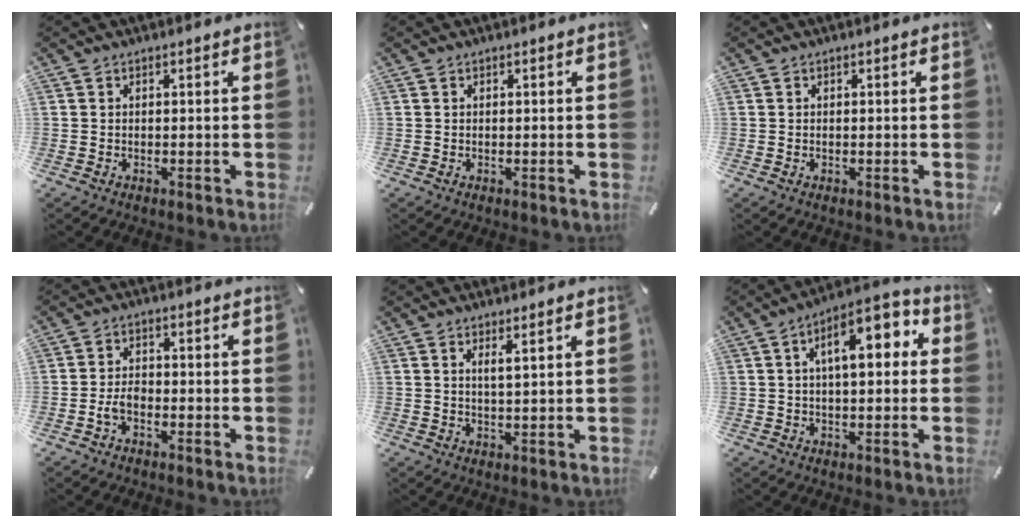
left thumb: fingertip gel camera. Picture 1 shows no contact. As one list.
[{"total": 0.0}, {"total": 0.0}, {"total": 3.5, "force": [-1.8, 1.8, 2.3], "torque": [-0.043, 0.011, -0.034]}, {"total": 2.6, "force": [1.5, 0.0, 2.1], "torque": [-0.044, -0.001, 0.025]}, {"total": 11.5, "force": [3.1, 5.2, 9.8], "torque": [-0.146, -0.002, 0.048]}]